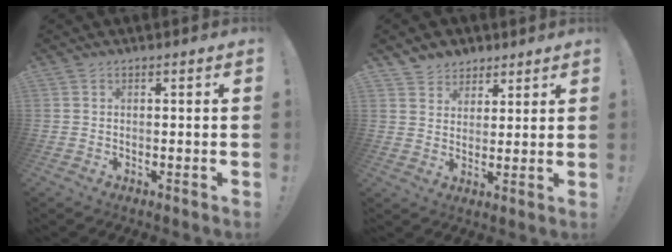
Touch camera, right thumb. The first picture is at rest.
{"total": 5.8, "force": [4.1, 4.1, 0.1], "torque": [0.000, -0.034, 0.080]}